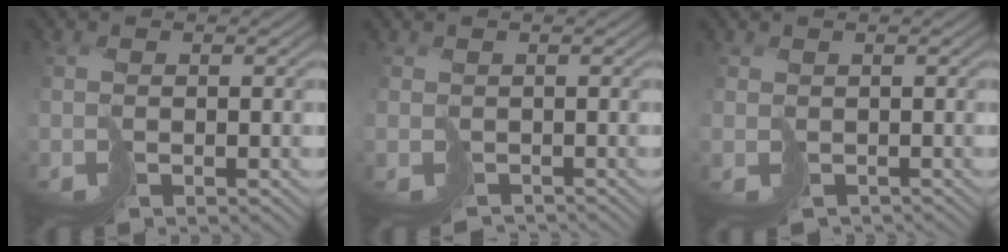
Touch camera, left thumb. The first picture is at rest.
{"total": 1.9, "force": [-1.6, 0.8, -0.3], "torque": [0.016, -0.009, -0.022]}
{"total": 1.4, "force": [-1.0, 1.0, -0.2], "torque": [0.011, -0.010, -0.010]}